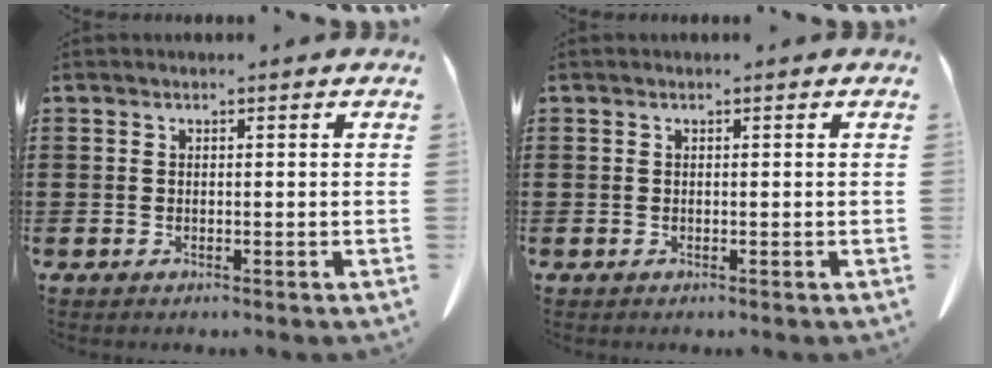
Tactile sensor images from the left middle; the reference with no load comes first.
{"total": 0.0}